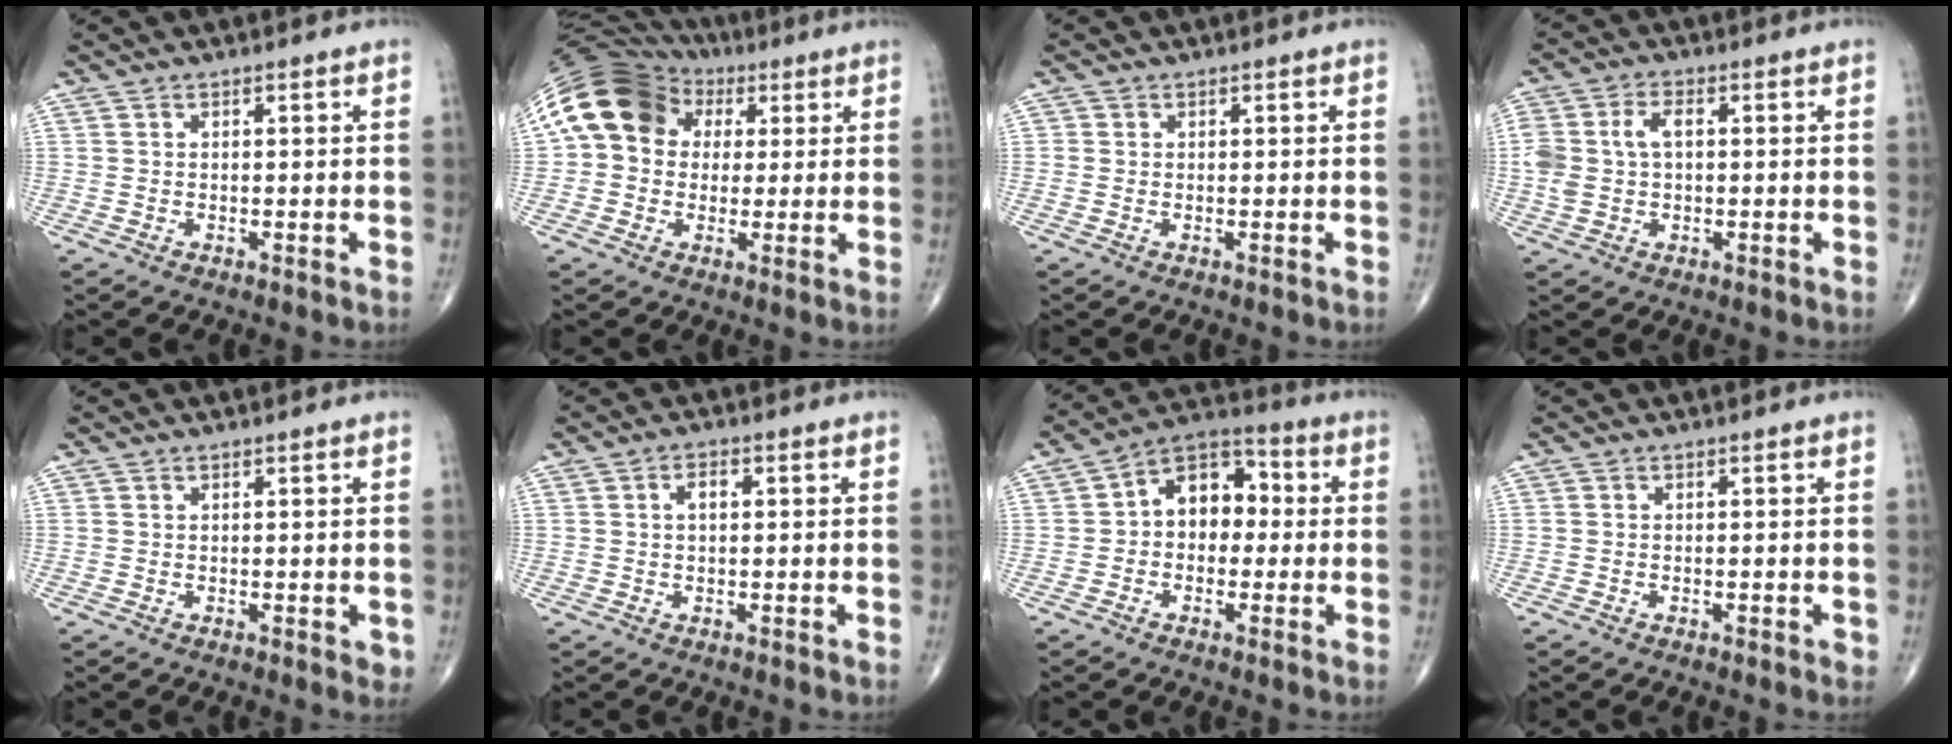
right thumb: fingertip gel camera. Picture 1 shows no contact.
{"total": 15.7, "force": [3.9, 12.6, 8.5], "torque": [-0.153, 0.037, 0.060]}
{"total": 0.0}
{"total": 7.4, "force": [0.6, 4.8, 5.6], "torque": [-0.132, 0.021, 0.012]}
{"total": 1.2, "force": [0.3, 0.5, 1.0], "torque": [-0.012, -0.004, 0.005]}
{"total": 2.5, "force": [0.5, 1.3, 2.1], "torque": [-0.035, 0.005, 0.008]}
{"total": 10.3, "force": [0.4, 7.4, 7.2], "torque": [-0.073, 0.034, -0.010]}
{"total": 0.6, "force": [-0.3, 0.1, 0.5], "torque": [-0.007, -0.002, -0.006]}